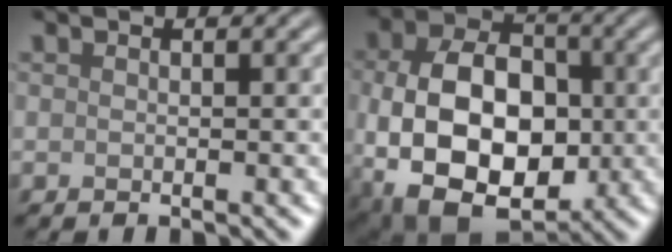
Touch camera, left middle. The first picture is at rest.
{"total": 13.4, "force": [-1.7, 9.1, 9.7], "torque": [-0.172, -0.019, -0.025]}